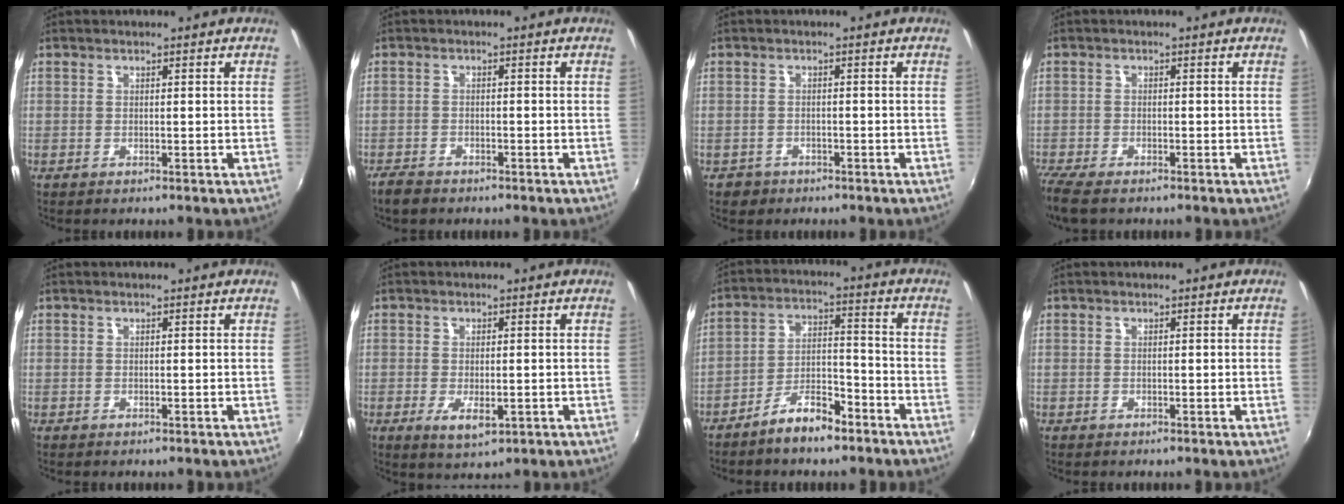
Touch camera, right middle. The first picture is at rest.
{"total": 3.4, "force": [-2.9, 1.3, 1.2], "torque": [-0.039, -0.006, -0.055]}
{"total": 2.6, "force": [-1.6, 1.9, 0.6], "torque": [-0.021, 0.000, -0.024]}
{"total": 5.8, "force": [-4.7, 1.4, 3.2], "torque": [-0.085, -0.026, -0.090]}
{"total": 0.0}
{"total": 4.6, "force": [-1.5, 1.9, 3.9], "torque": [-0.073, -0.012, -0.021]}
{"total": 7.9, "force": [-6.0, 2.7, 4.4], "torque": [-0.086, 0.021, -0.099]}
{"total": 0.0}